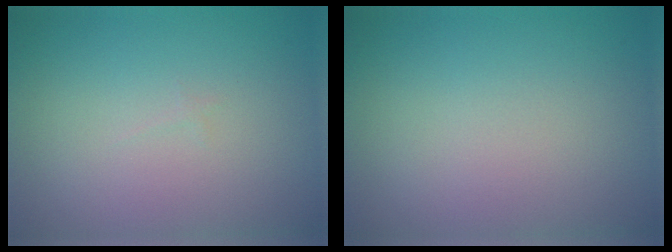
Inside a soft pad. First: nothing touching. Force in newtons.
{"total": 0.0}